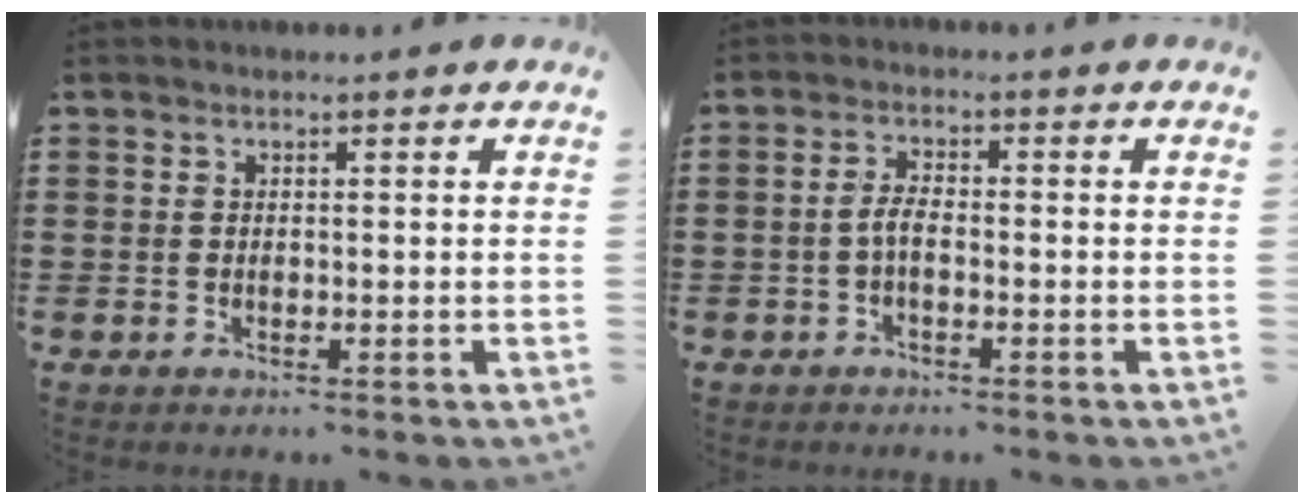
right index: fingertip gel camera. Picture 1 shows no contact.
{"total": 2.6, "force": [-0.9, 0.7, 2.4], "torque": [-0.059, -0.005, -0.020]}